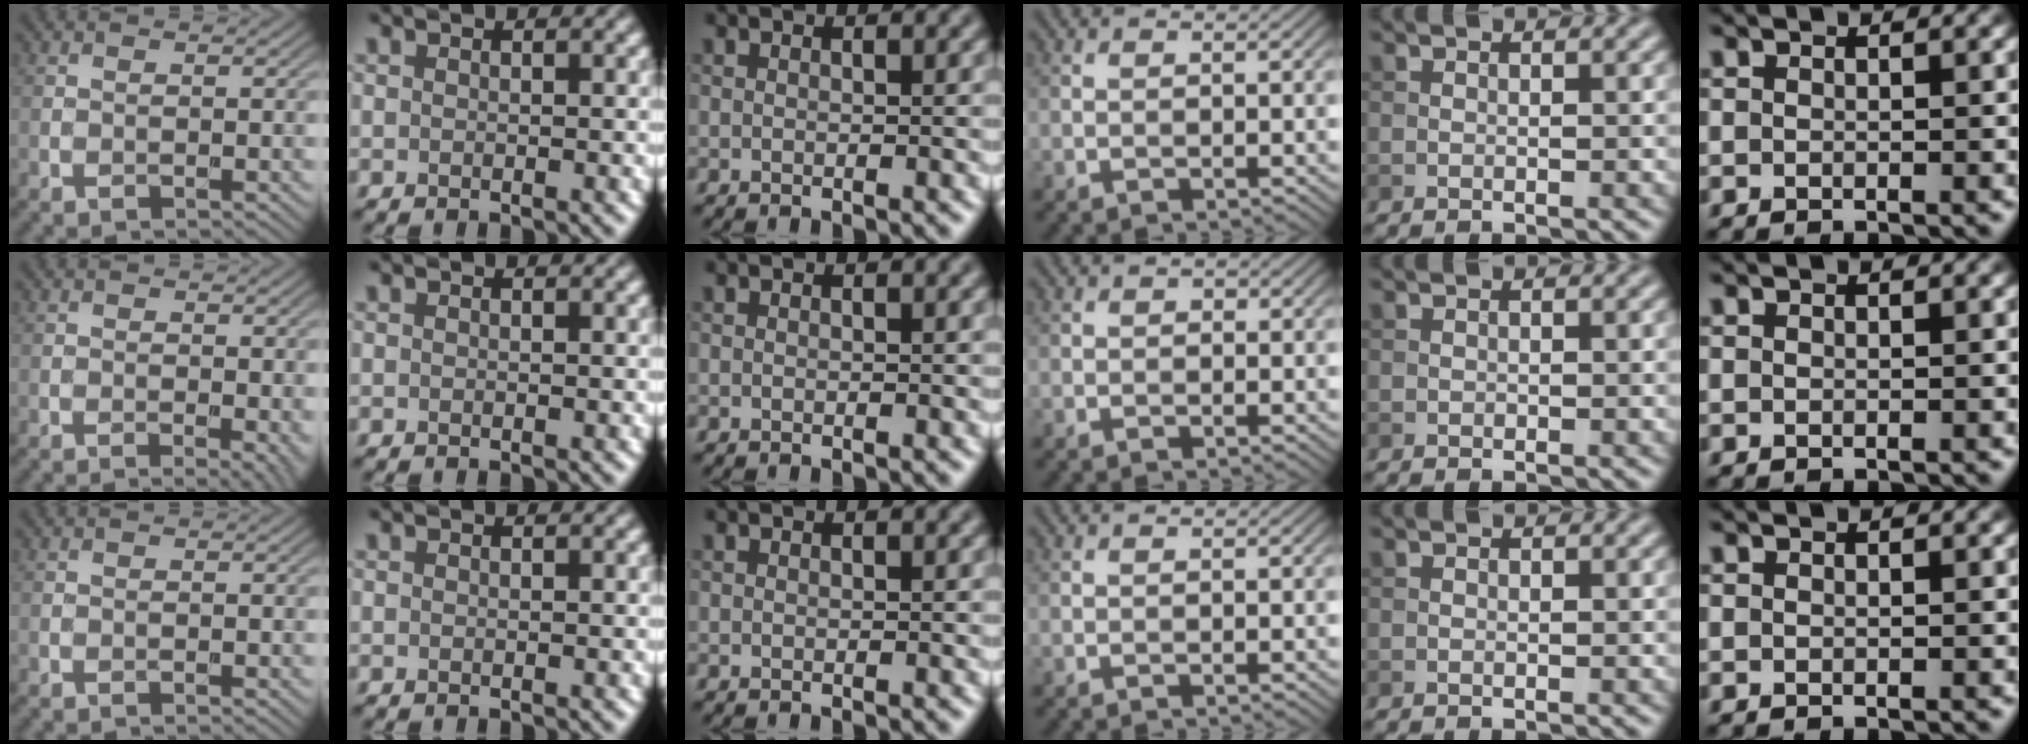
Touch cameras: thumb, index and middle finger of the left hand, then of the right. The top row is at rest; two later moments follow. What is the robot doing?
{"motion": "screw", "object": "dispenser bottle"}